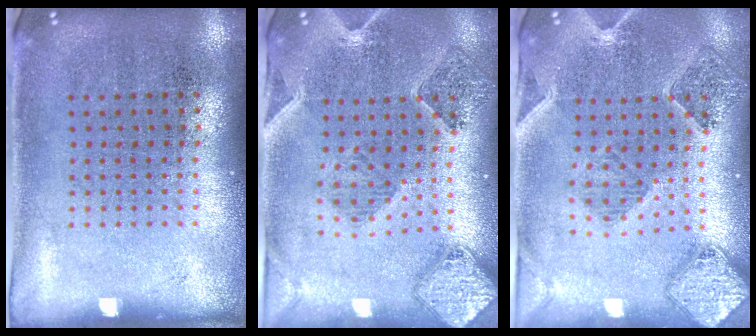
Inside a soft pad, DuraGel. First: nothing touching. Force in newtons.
{"total": 1.5, "press": 1.4, "slide": 0.4}
{"total": 1.5, "press": 1.5, "slide": 0.3}